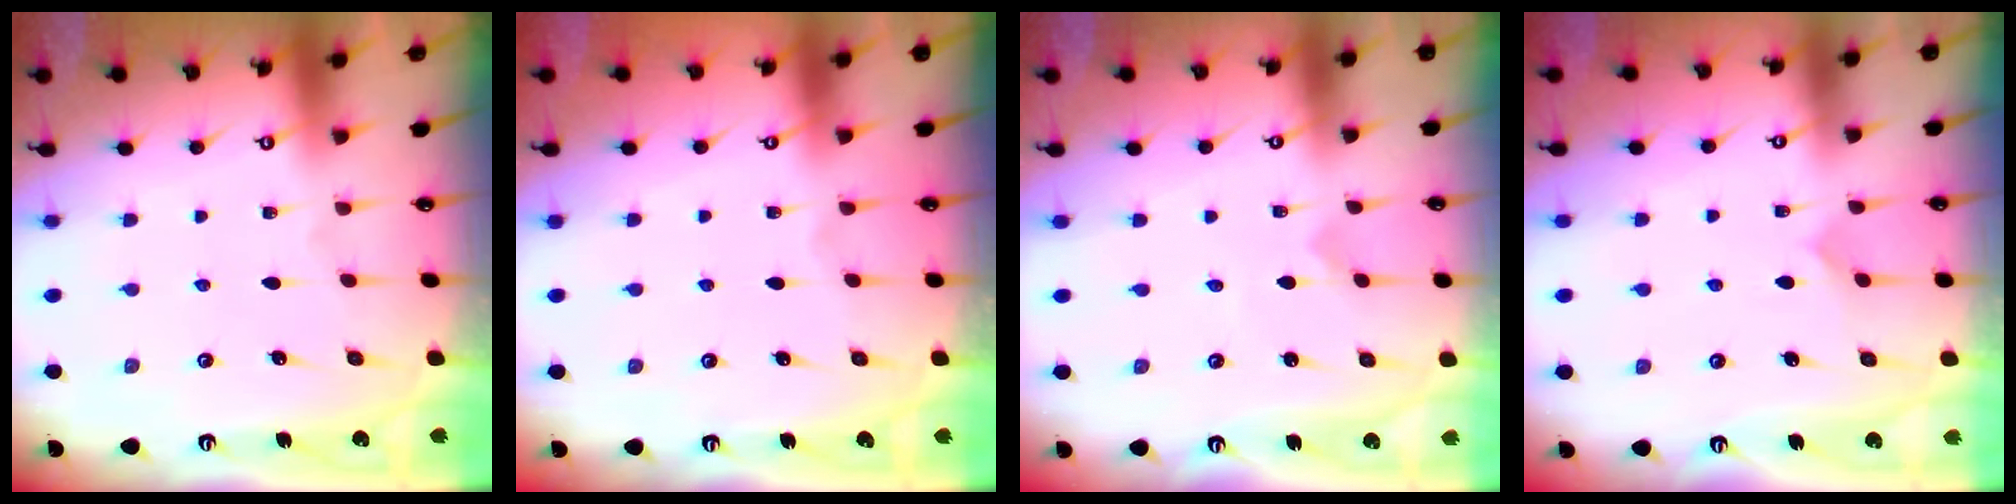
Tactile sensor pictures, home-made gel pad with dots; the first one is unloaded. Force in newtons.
{"total": 0.0}
{"total": 0.0}
{"total": 3.9, "press": 3.8, "slide": 0.4}